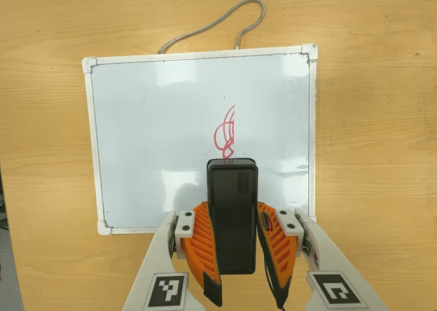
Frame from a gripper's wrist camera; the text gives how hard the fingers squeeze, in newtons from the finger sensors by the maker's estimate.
{"total": 7.0, "left": 5.6, "right": 8.4}